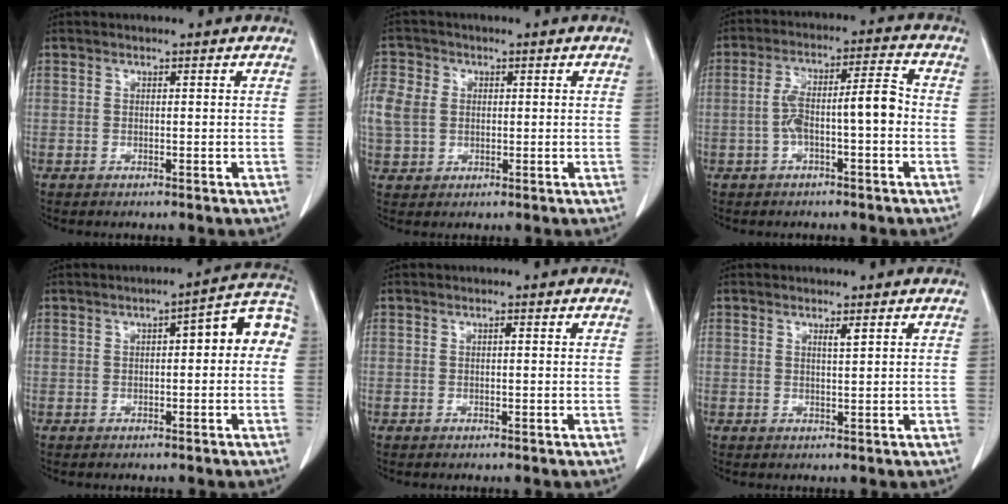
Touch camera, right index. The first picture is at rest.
{"total": 8.0, "force": [0.9, 6.8, 4.1], "torque": [-0.121, 0.016, 0.021]}
{"total": 8.1, "force": [-1.5, 1.7, 7.7], "torque": [-0.141, 0.035, -0.023]}
{"total": 6.9, "force": [0.4, 1.3, 6.8], "torque": [-0.082, 0.028, -0.001]}
{"total": 0.0}
{"total": 1.1, "force": [0.6, -0.1, 0.9], "torque": [-0.018, -0.004, 0.012]}